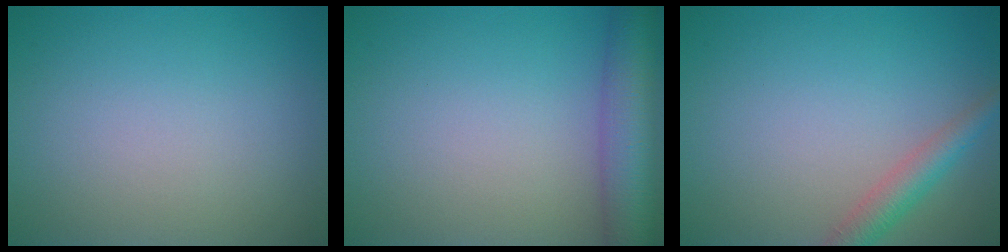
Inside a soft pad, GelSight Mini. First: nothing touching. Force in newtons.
{"total": 6.9, "press": 6.9, "slide": 0.4}
{"total": 2.8, "press": 2.8, "slide": 0.2}